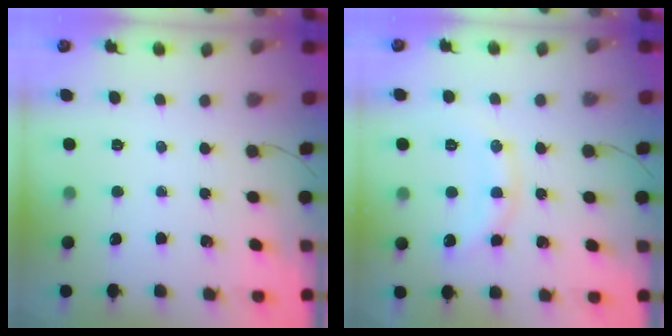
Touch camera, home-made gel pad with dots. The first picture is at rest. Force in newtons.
{"total": 11.4, "press": 11.4, "slide": 0.4}